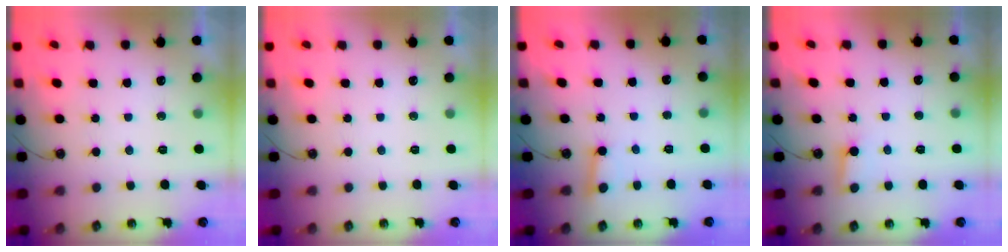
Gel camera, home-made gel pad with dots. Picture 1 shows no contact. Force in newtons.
{"total": 0.0}
{"total": 2.5, "press": 2.5, "slide": 0.4}
{"total": 4.0, "press": 3.9, "slide": 0.9}